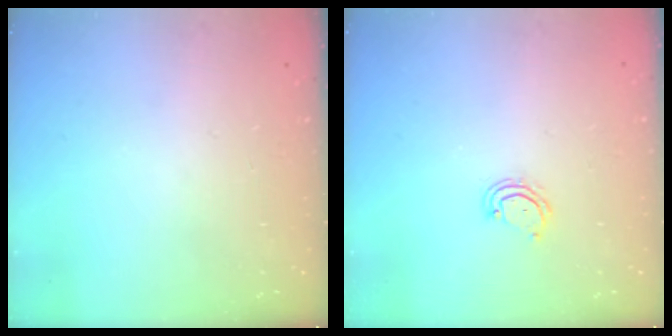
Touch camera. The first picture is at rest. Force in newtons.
{"total": 4.2, "press": 4.1, "slide": 0.4}